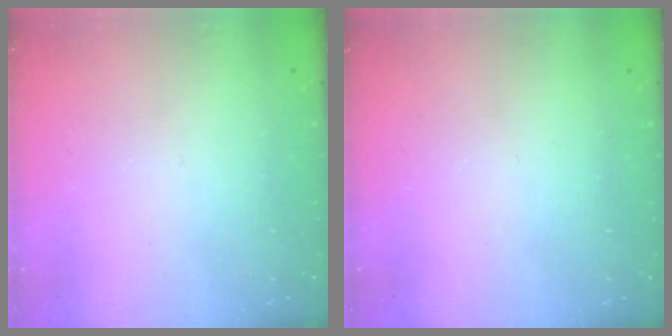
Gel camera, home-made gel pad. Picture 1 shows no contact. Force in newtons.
{"total": 0.0}